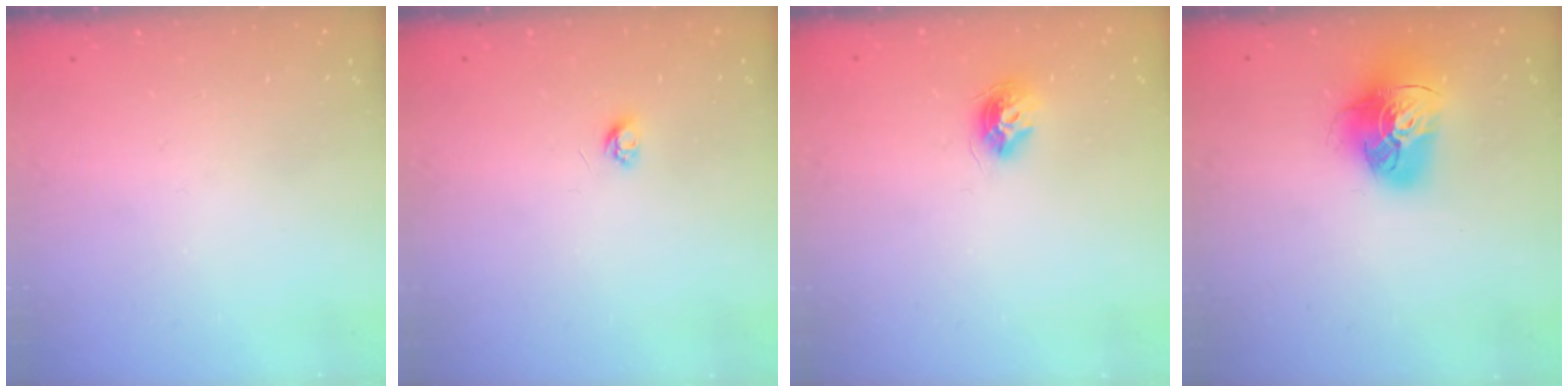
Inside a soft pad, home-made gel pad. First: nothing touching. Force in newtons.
{"total": 3.4, "press": 3.4, "slide": 0.3}
{"total": 9.1, "press": 9.1, "slide": 0.3}
{"total": 16.4, "press": 16.3, "slide": 1.7}